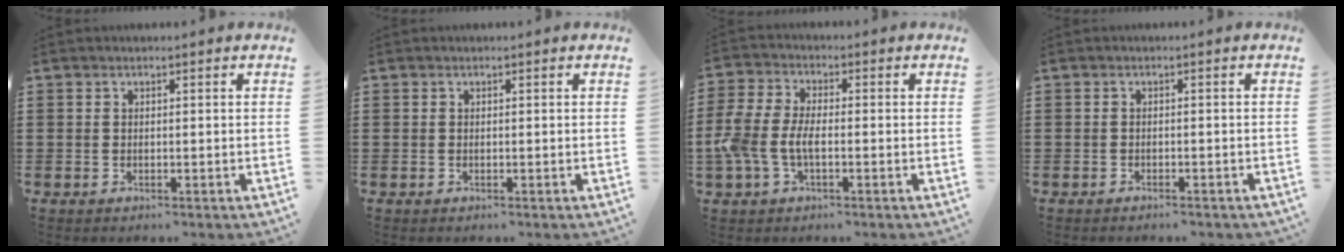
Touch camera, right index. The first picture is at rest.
{"total": 0.0}
{"total": 5.6, "force": [-1.7, 2.9, 4.5], "torque": [-0.119, -0.003, -0.041]}
{"total": 0.9, "force": [-0.9, 0.1, 0.1], "torque": [-0.006, 0.000, -0.018]}